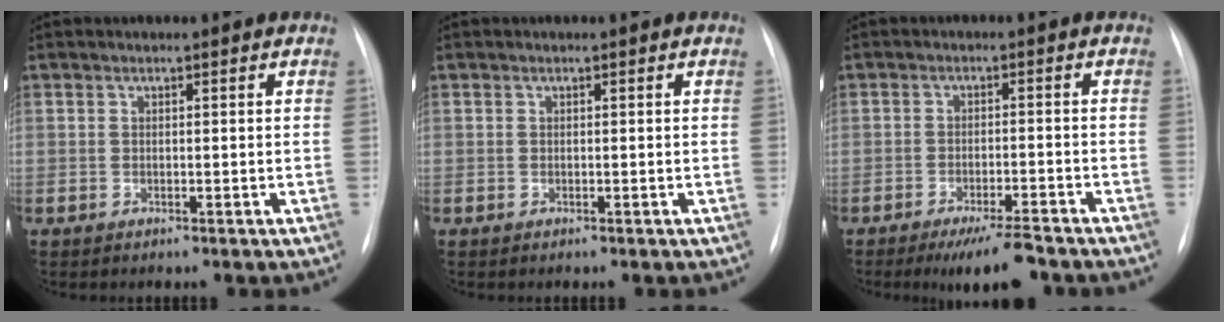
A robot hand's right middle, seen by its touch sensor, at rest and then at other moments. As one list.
[{"total": 0.0}, {"total": 6.8, "force": [-5.4, 1.0, 3.9], "torque": [-0.057, -0.012, -0.086]}]